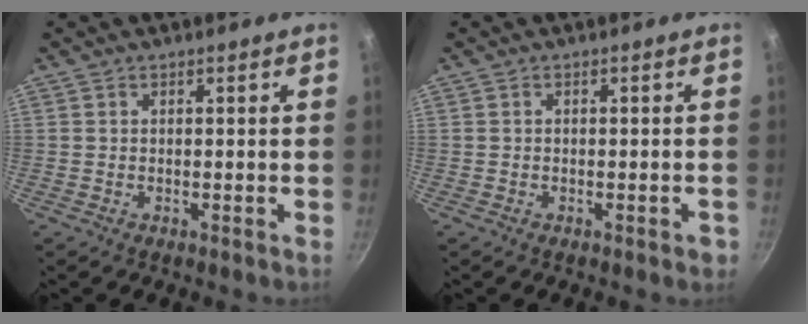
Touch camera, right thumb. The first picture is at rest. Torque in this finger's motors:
{"motor_torque": [-0.23, -0.01, 0.12, 0.06, -0.03]}